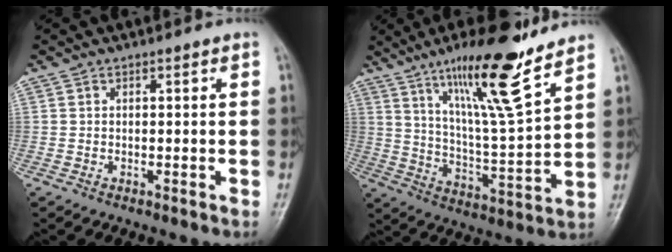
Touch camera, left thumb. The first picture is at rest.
{"total": 17.5, "force": [11.9, 2.1, 12.7], "torque": [-0.203, -0.071, 0.205]}